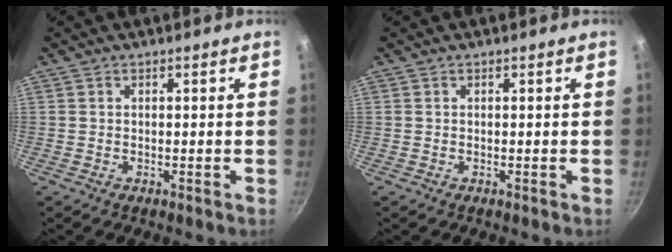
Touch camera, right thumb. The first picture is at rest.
{"total": 0.0}